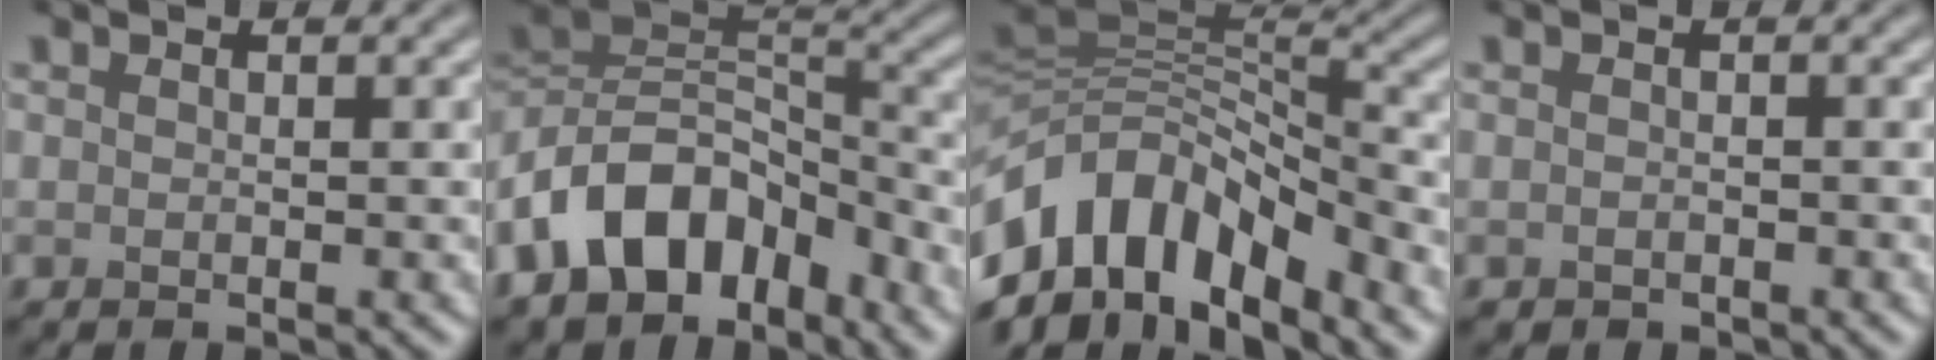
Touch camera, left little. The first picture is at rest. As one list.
[{"total": 11.4, "force": [-6.6, 6.9, 6.3], "torque": [-0.106, 0.015, -0.133]}, {"total": 12.2, "force": [-5.8, 7.2, 7.9], "torque": [-0.149, 0.018, -0.122]}, {"total": 0.5, "force": [-0.4, 0.4, 0.1], "torque": [0.000, -0.004, -0.005]}]